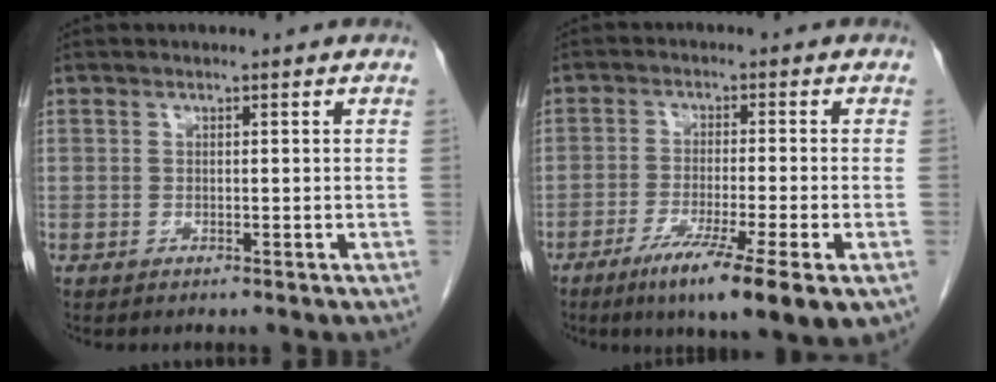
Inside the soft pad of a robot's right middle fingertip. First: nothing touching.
{"total": 11.9, "force": [-6.3, 0.4, 10.1], "torque": [-0.146, -0.030, -0.098]}